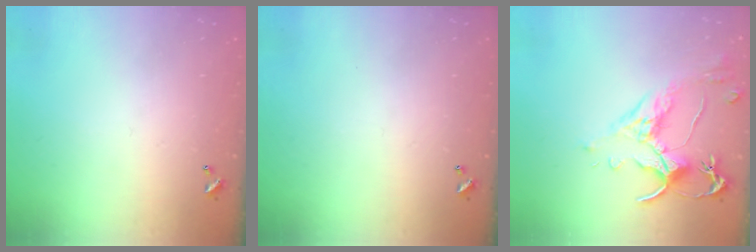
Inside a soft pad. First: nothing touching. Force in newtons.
{"total": 0.0}
{"total": 2.5, "press": 2.1, "slide": 1.4}